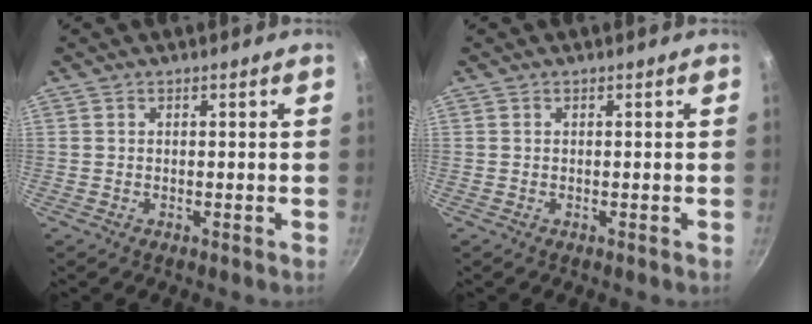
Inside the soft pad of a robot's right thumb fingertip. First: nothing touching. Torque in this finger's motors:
{"motor_torque": [0.00, 0.00, 0.02, 0.02, 0.00]}